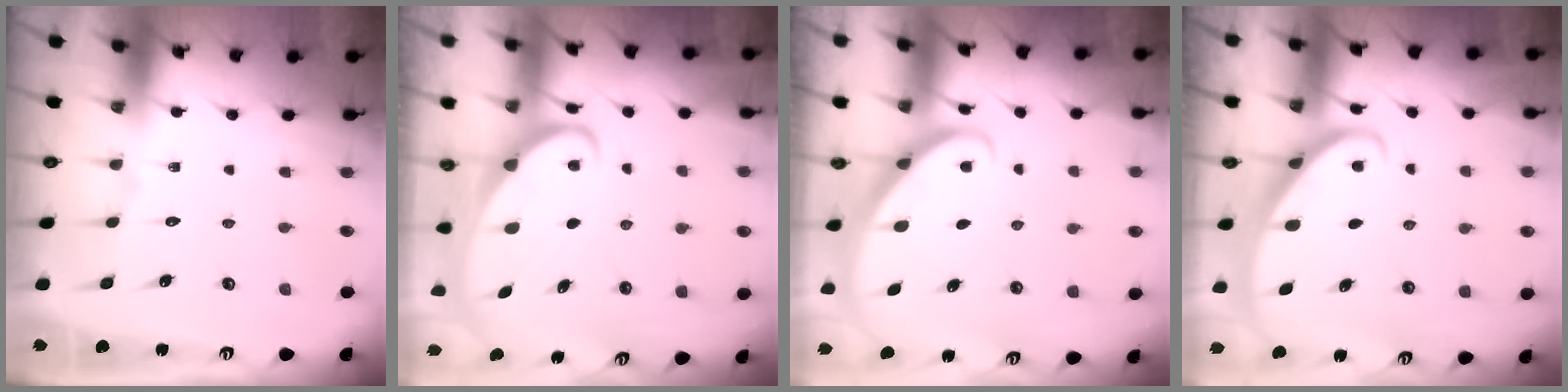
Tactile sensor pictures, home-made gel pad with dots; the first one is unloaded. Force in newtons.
{"total": 2.7, "press": 2.7, "slide": 0.3}
{"total": 2.7, "press": 2.7, "slide": 0.2}
{"total": 2.3, "press": 2.3, "slide": 0.2}